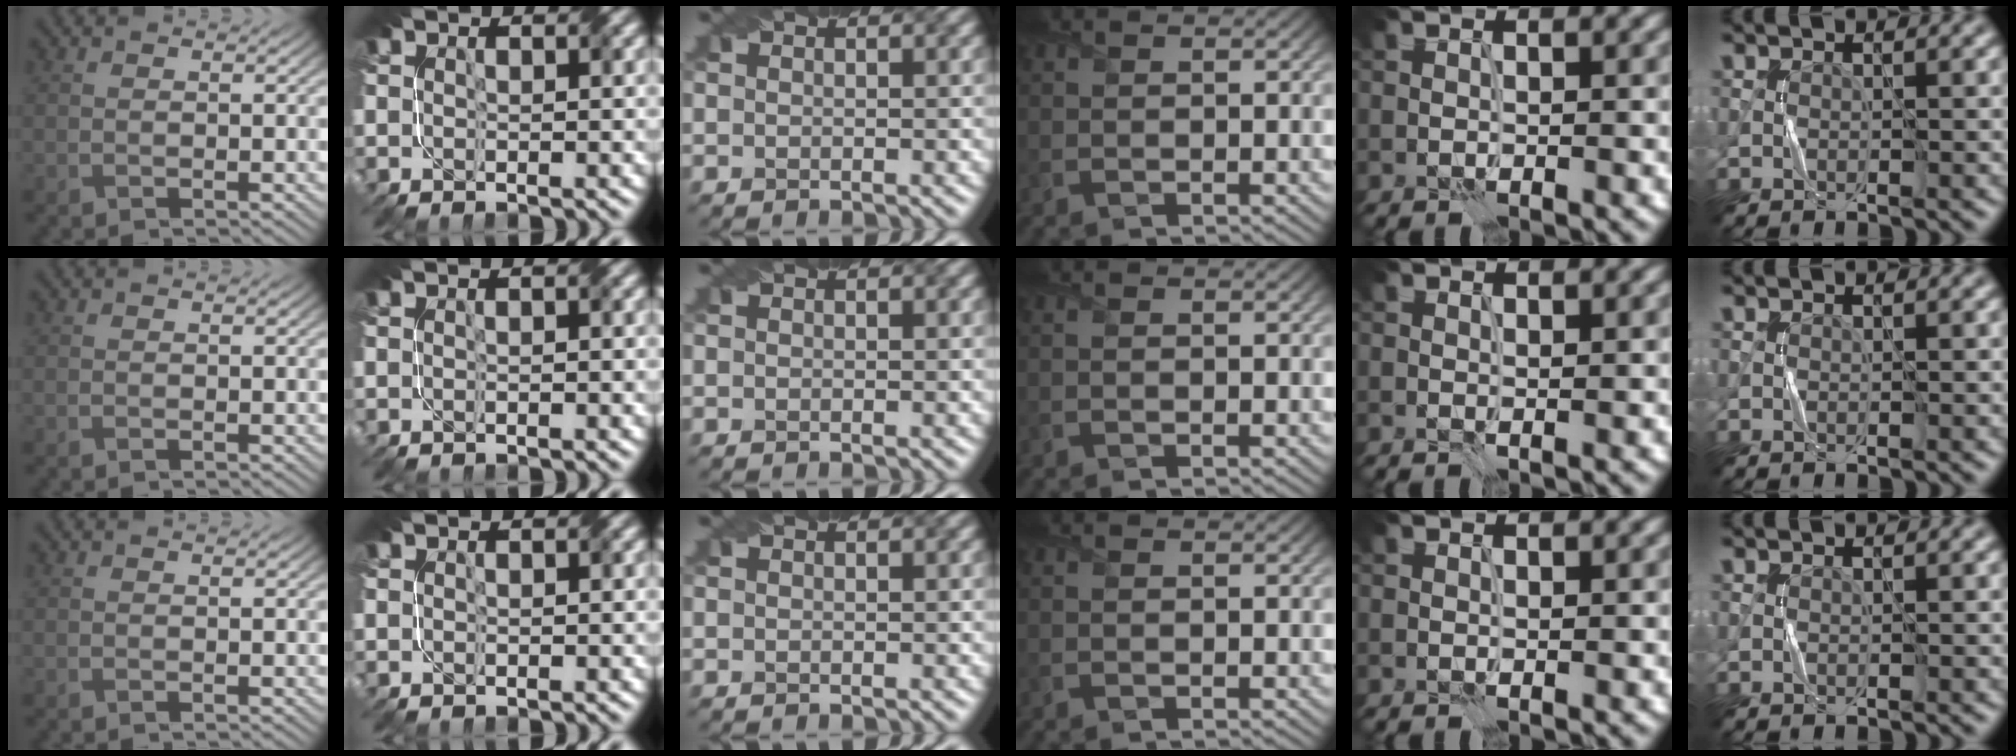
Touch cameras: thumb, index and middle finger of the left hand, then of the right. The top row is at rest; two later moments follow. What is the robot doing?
{"motion": "fold", "object": "napkin"}